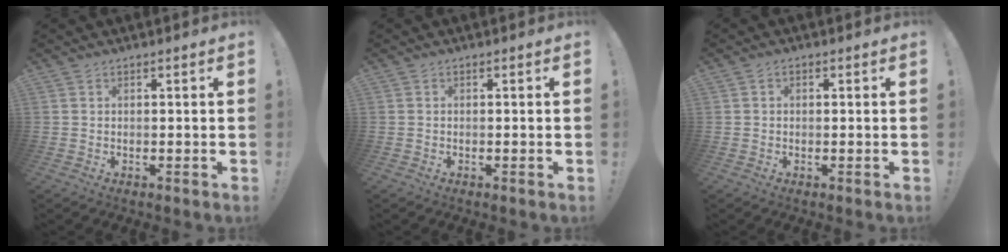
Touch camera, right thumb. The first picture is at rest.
{"total": 0.0}
{"total": 0.9, "force": [-0.3, 0.7, 0.5], "torque": [-0.008, 0.004, -0.005]}